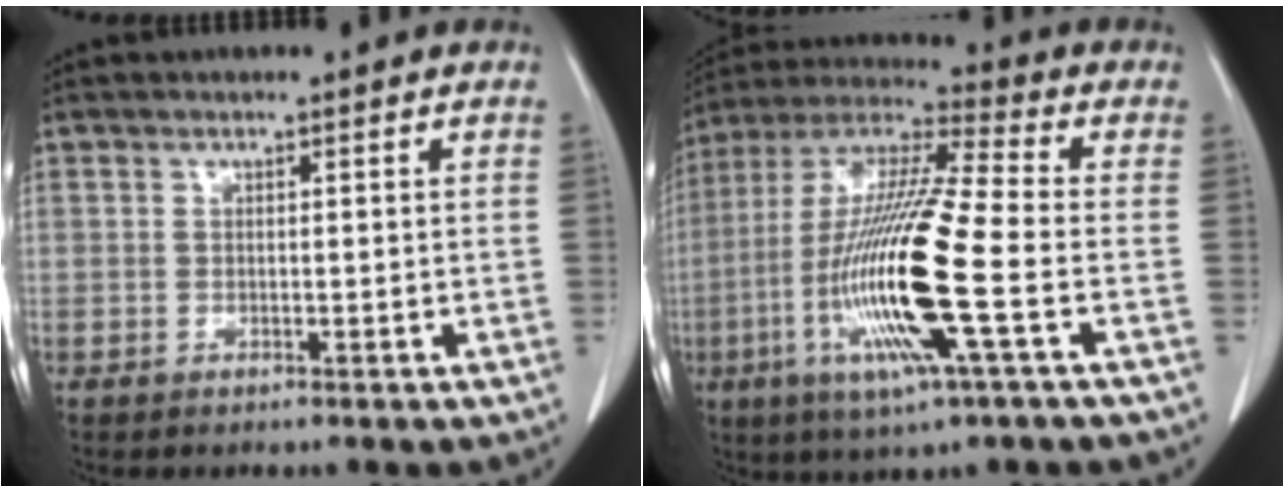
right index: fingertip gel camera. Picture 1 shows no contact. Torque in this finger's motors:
{"motor_torque": [2.14, 0.00, 1.05, 0.21]}